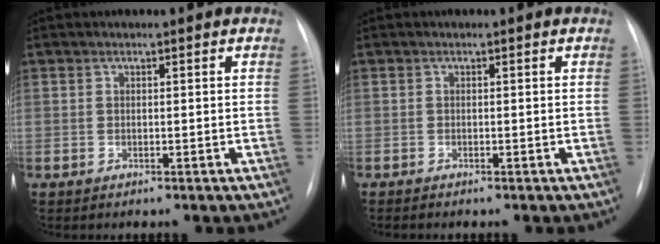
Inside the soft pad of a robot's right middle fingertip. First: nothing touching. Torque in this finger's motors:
{"motor_torque": [0.37, -0.57, 0.05, 0.02]}